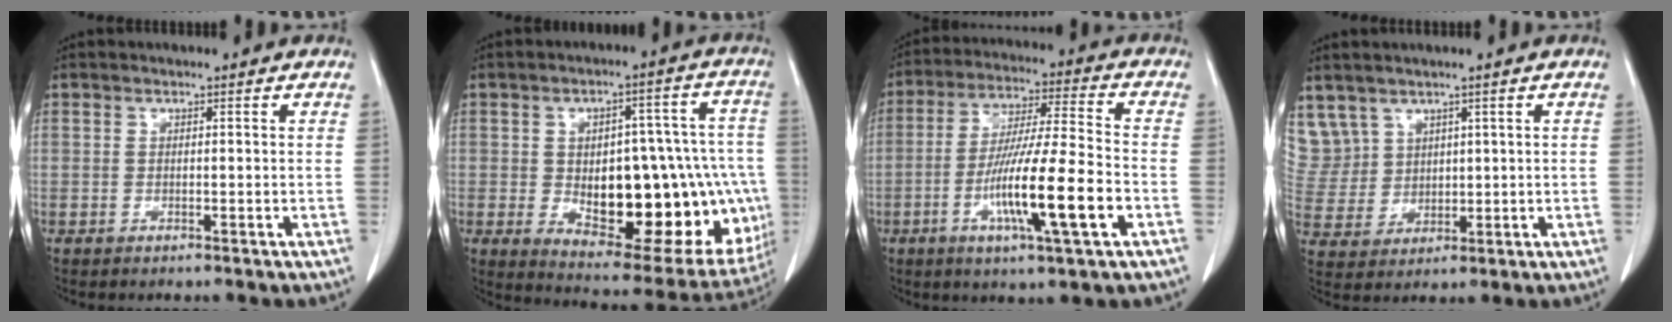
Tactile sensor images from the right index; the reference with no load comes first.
{"total": 26.9, "force": [-4.2, 11.5, 24.0], "torque": [-0.263, 0.021, -0.028]}
{"total": 15.1, "force": [-4.8, 0.6, 14.3], "torque": [-0.261, -0.012, -0.085]}
{"total": 10.0, "force": [5.4, 8.2, 1.4], "torque": [-0.057, 0.037, 0.139]}